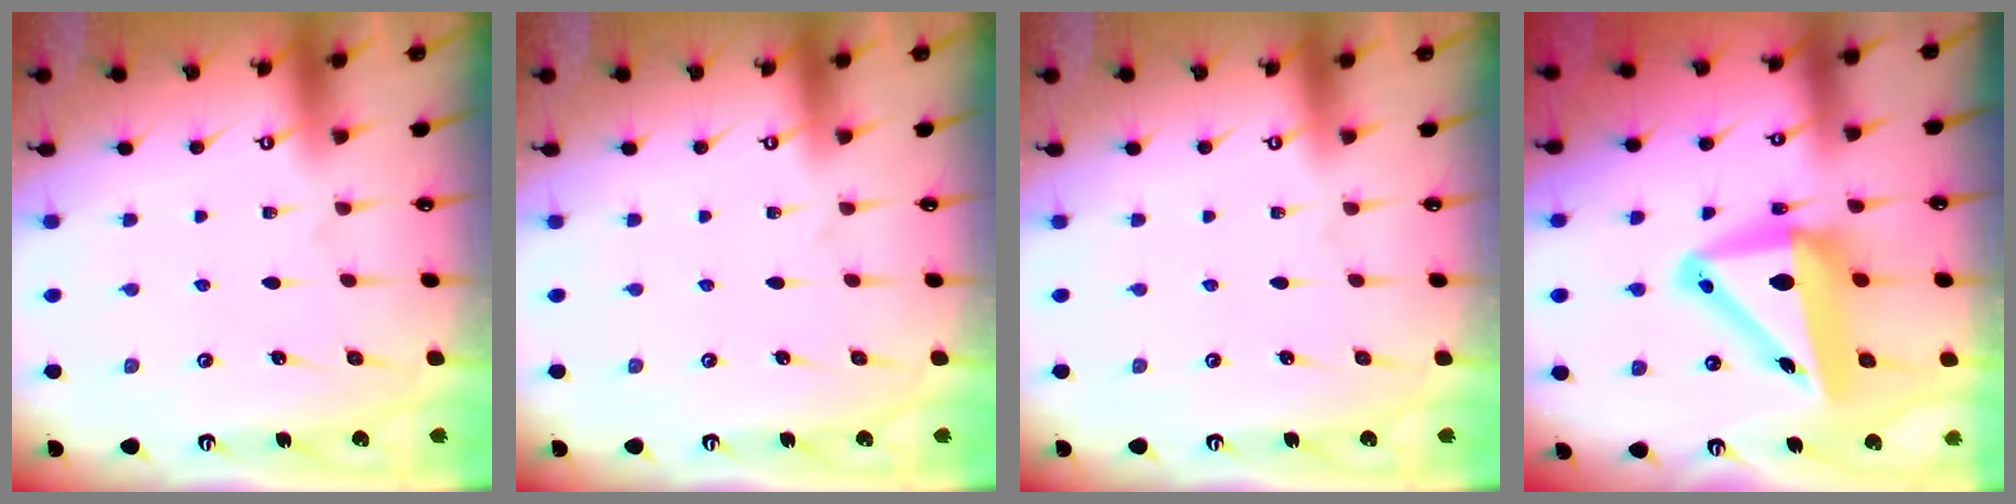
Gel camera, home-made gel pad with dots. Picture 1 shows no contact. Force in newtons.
{"total": 0.0}
{"total": 0.0}
{"total": 13.6, "press": 13.3, "slide": 2.6}